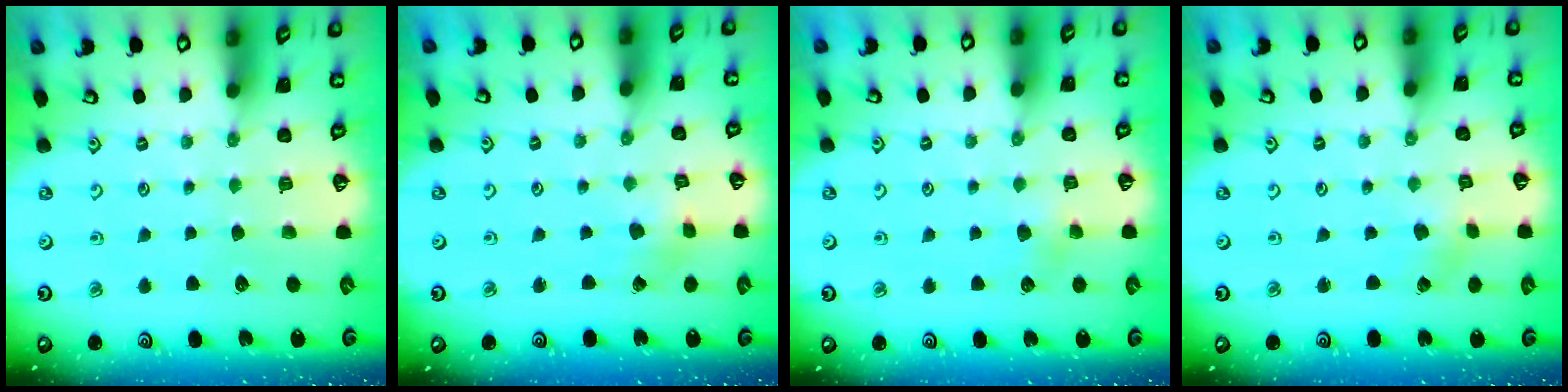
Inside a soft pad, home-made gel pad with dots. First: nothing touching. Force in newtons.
{"total": 2.1, "press": 2.1, "slide": 0.1}
{"total": 2.4, "press": 2.4, "slide": 0.4}
{"total": 1.2, "press": 1.2, "slide": 0.1}